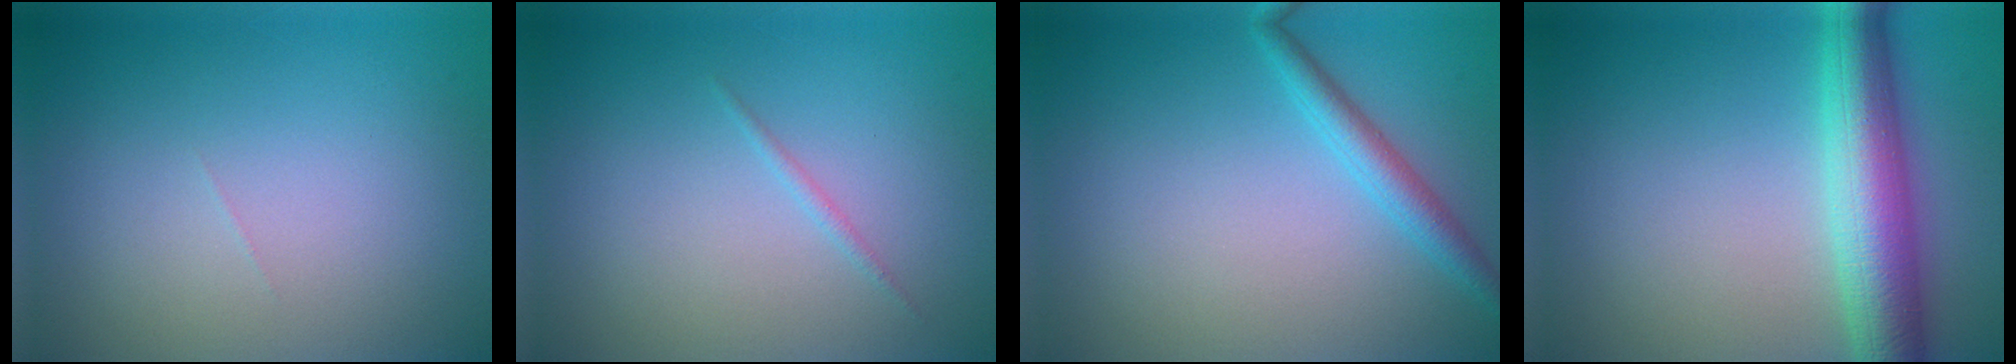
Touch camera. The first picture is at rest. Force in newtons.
{"total": 0.6, "press": 0.6, "slide": 0.0}
{"total": 2.4, "press": 2.4, "slide": 0.1}
{"total": 6.8, "press": 6.8, "slide": 0.1}